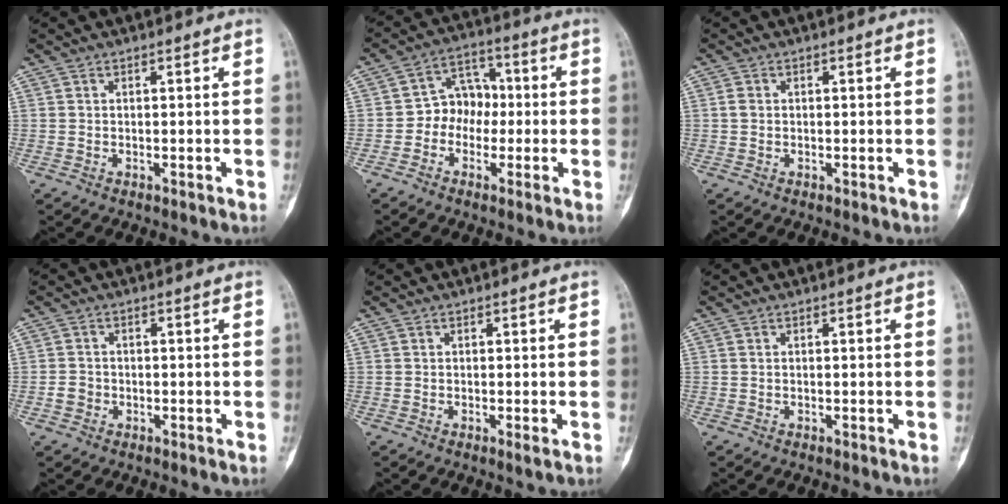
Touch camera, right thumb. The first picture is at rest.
{"total": 6.9, "force": [-0.8, 5.8, 3.6], "torque": [-0.011, 0.024, -0.028]}
{"total": 1.1, "force": [0.0, 0.9, 0.6], "torque": [-0.011, 0.001, 0.000]}
{"total": 2.0, "force": [-0.7, 1.8, 0.6], "torque": [-0.006, 0.009, -0.015]}
{"total": 0.5, "force": [0.0, 0.1, 0.5], "torque": [-0.012, -0.004, 0.001]}
{"total": 0.0}